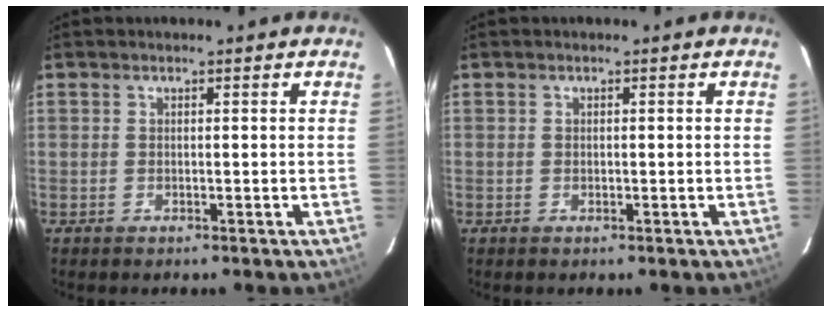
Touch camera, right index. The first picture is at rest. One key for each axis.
{"total": 0.0}